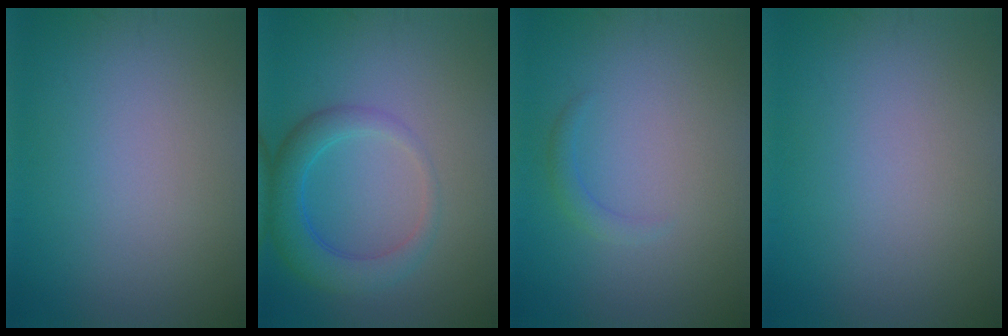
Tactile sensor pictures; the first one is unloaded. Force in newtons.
{"total": 4.1, "press": 4.1, "slide": 0.2}
{"total": 1.1, "press": 1.1, "slide": 0.2}
{"total": 0.0}